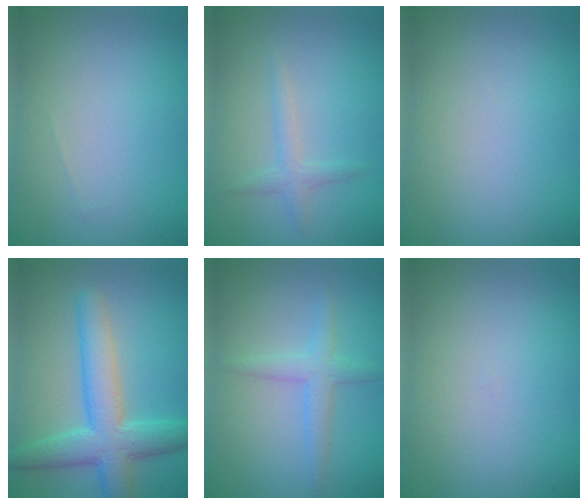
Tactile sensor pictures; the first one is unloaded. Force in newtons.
{"total": 1.6, "press": 1.6, "slide": 0.0}
{"total": 0.0}
{"total": 5.5, "press": 5.5, "slide": 0.4}
{"total": 2.3, "press": 2.3, "slide": 0.1}
{"total": 0.0}